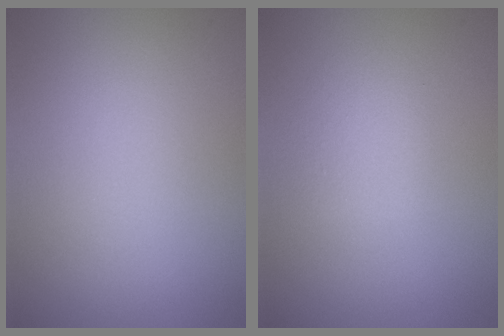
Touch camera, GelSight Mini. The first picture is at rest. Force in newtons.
{"total": 1.5, "press": 1.5, "slide": 0.0}